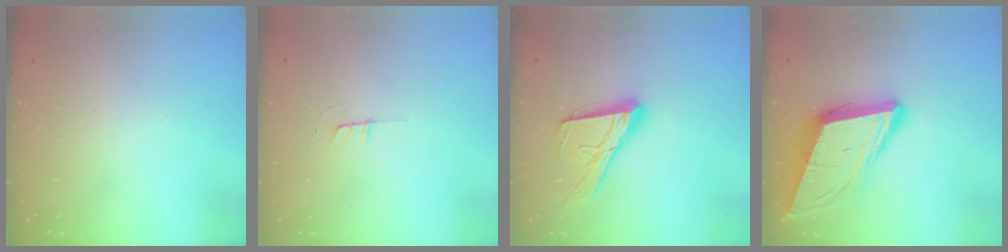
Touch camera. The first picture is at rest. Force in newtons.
{"total": 3.7, "press": 3.7, "slide": 0.3}
{"total": 15.3, "press": 15.2, "slide": 1.4}
{"total": 13.9, "press": 13.5, "slide": 3.6}